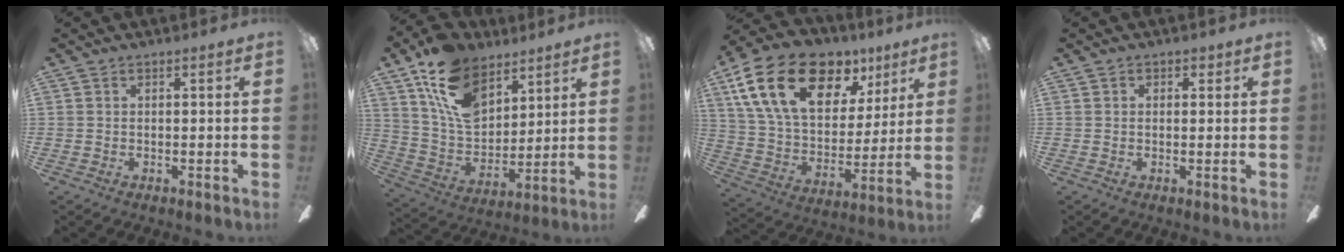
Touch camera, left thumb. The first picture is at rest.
{"total": 17.9, "force": [10.4, 10.8, 9.8], "torque": [-0.191, -0.040, 0.196]}
{"total": 24.1, "force": [12.2, 14.6, 14.9], "torque": [-0.264, -0.045, 0.219]}
{"total": 1.2, "force": [0.4, 0.9, 0.6], "torque": [-0.003, 0.003, 0.004]}